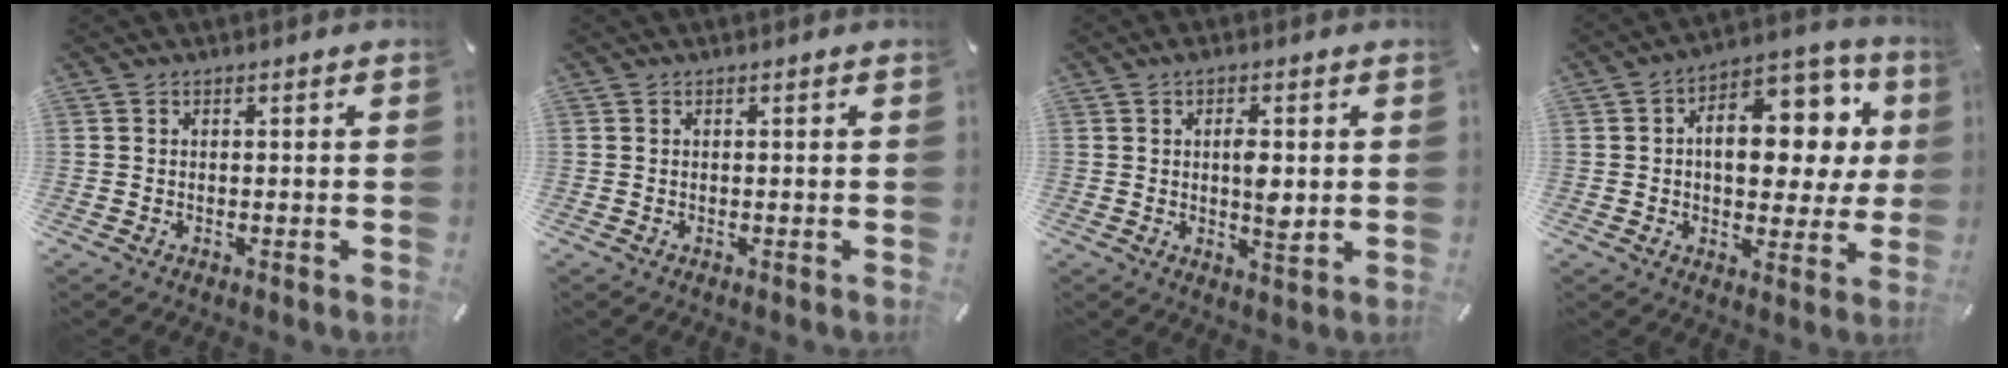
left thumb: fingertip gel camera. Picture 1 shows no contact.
{"total": 0.0}
{"total": 6.1, "force": [0.7, 2.4, 5.6], "torque": [-0.099, -0.004, 0.007]}
{"total": 16.9, "force": [3.8, 10.0, 13.1], "torque": [-0.169, -0.024, 0.064]}